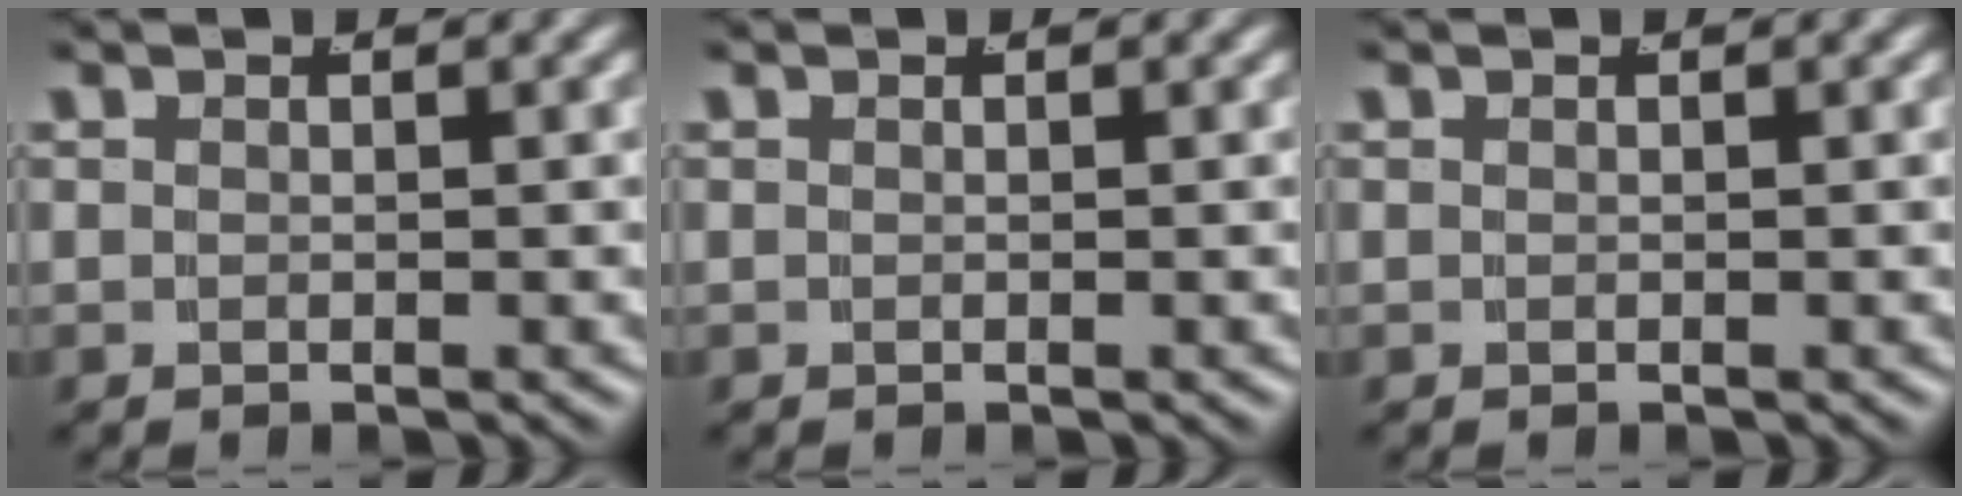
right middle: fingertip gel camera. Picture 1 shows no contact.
{"total": 0.0}
{"total": 0.0}